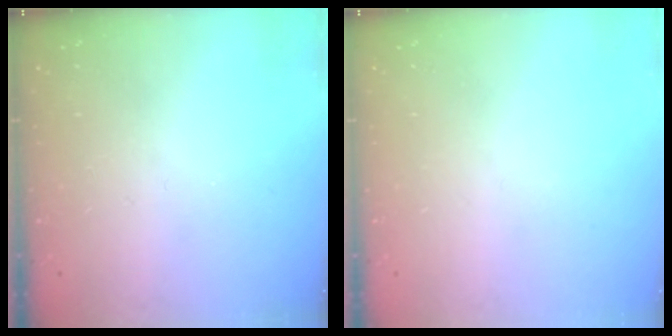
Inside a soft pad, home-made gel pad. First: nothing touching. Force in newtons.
{"total": 0.0}